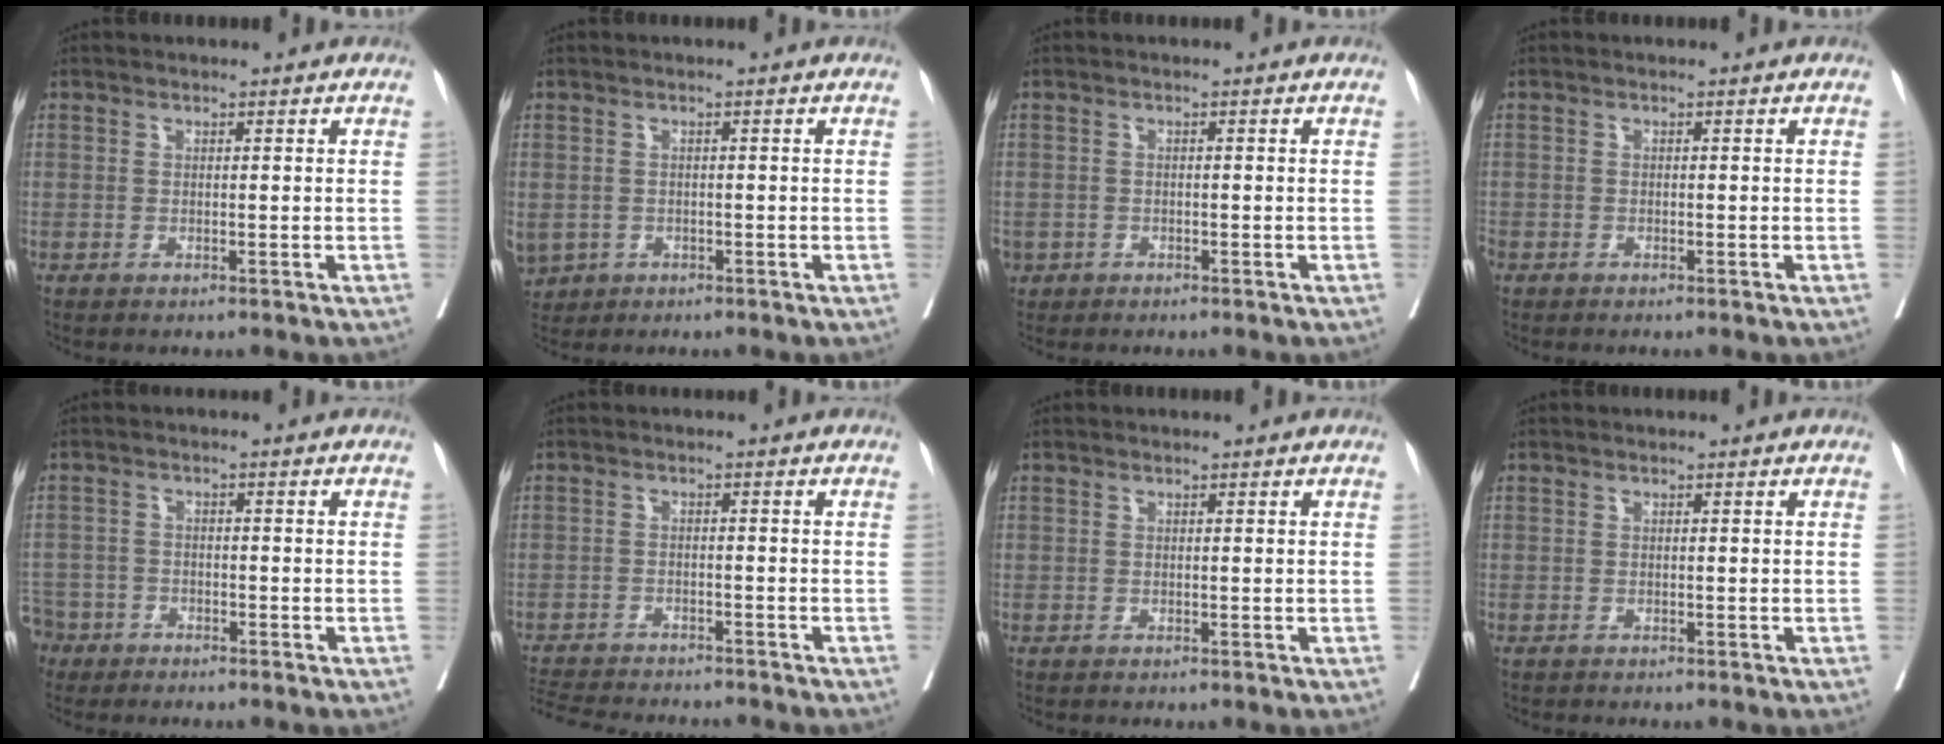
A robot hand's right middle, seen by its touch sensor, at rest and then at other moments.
{"total": 7.5, "force": [-3.0, 6.4, 2.7], "torque": [-0.081, -0.003, -0.041]}
{"total": 2.5, "force": [-1.5, 1.9, 0.7], "torque": [-0.016, -0.002, -0.027]}
{"total": 2.5, "force": [-1.4, 1.6, 1.3], "torque": [-0.049, -0.002, -0.025]}
{"total": 7.1, "force": [-5.4, 4.5, 0.8], "torque": [-0.032, -0.003, -0.103]}
{"total": 11.9, "force": [-11.1, 2.1, 3.9], "torque": [-0.073, -0.007, -0.159]}
{"total": 0.0}
{"total": 0.7, "force": [-0.7, 0.2, 0.1], "torque": [-0.007, -0.001, -0.013]}